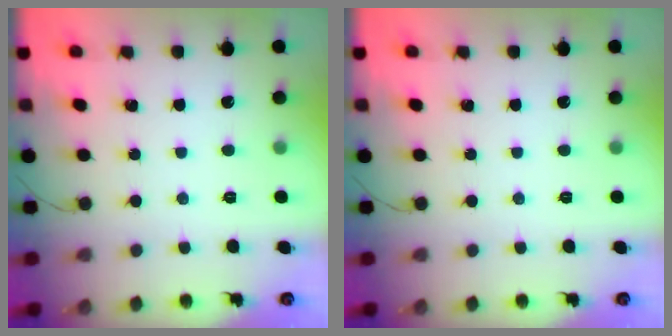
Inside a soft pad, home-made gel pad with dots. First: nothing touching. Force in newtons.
{"total": 0.0}